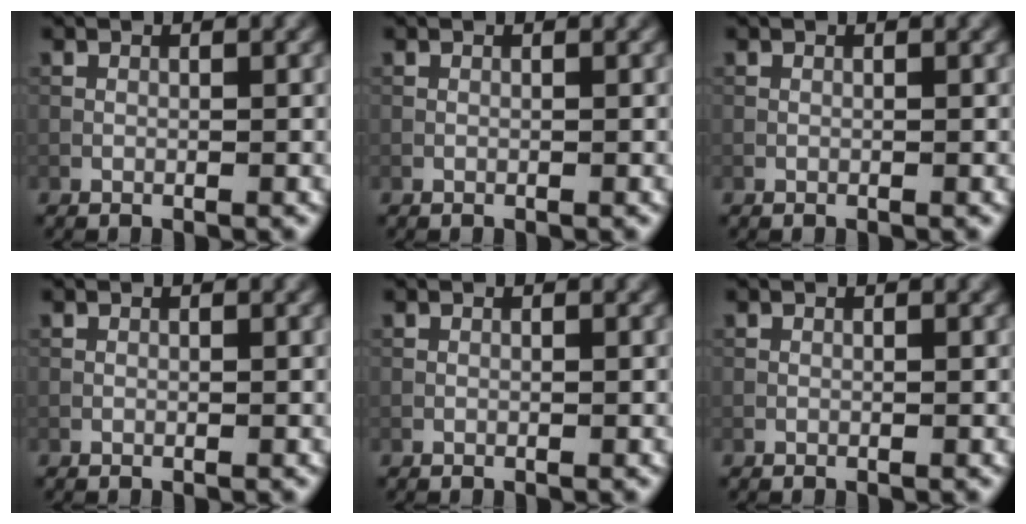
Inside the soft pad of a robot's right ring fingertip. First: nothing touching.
{"total": 0.0}
{"total": 0.0}
{"total": 0.0}
{"total": 0.0}
{"total": 0.0}